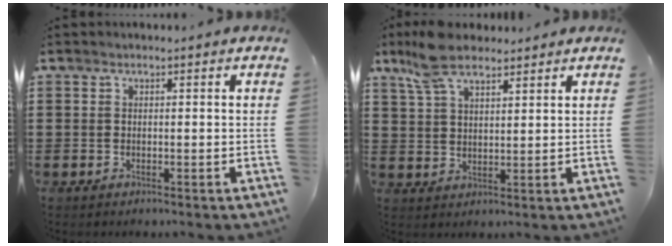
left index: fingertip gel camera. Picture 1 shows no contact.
{"total": 7.2, "force": [5.5, 2.8, 3.7], "torque": [-0.088, 0.002, 0.104]}